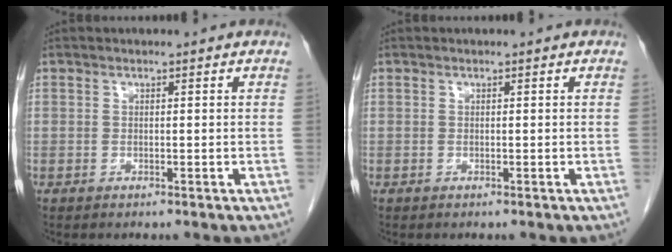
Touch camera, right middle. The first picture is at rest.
{"total": 0.0}